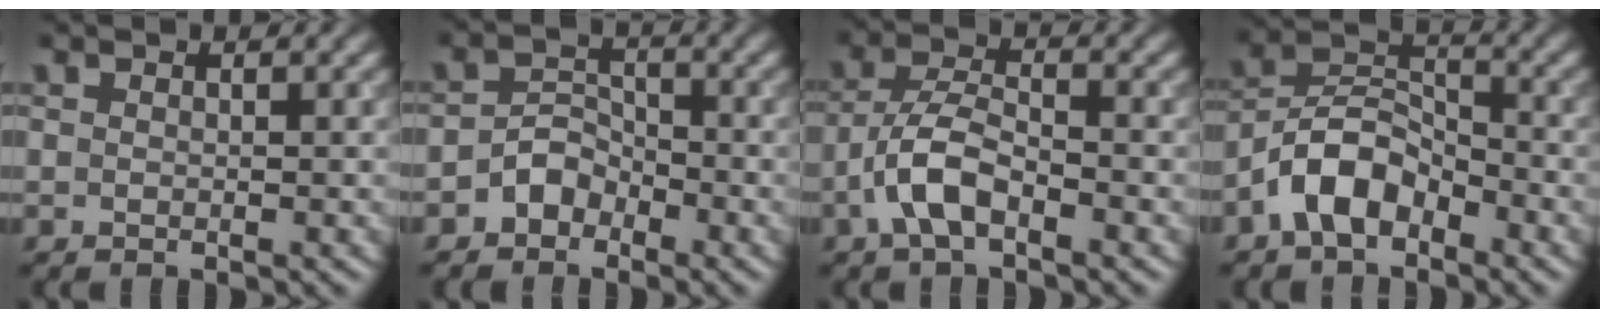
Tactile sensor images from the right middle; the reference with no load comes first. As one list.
[{"total": 2.4, "force": [-1.5, 1.6, 0.8], "torque": [-0.010, 0.012, -0.032]}, {"total": 4.1, "force": [-2.1, 1.6, 3.1], "torque": [-0.062, 0.009, -0.050]}, {"total": 5.5, "force": [-3.3, 3.0, 3.4], "torque": [-0.061, 0.013, -0.072]}]